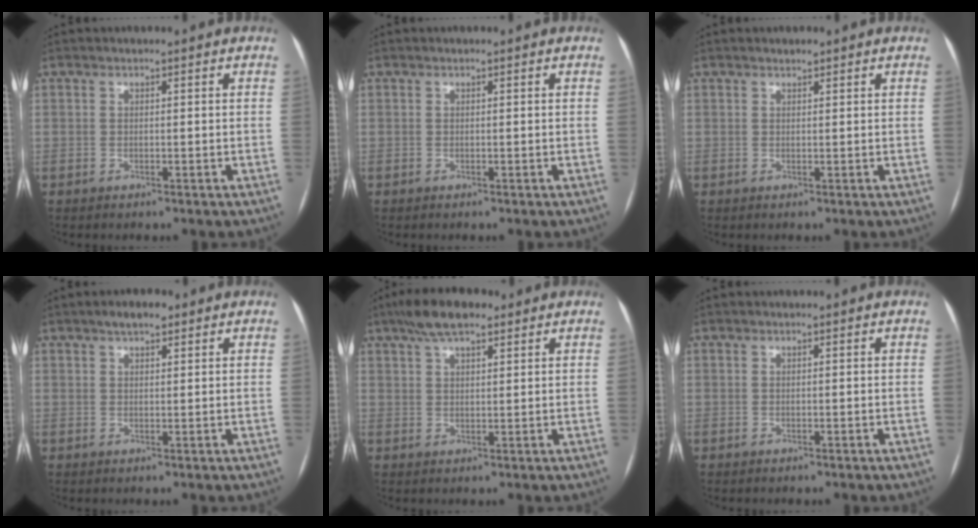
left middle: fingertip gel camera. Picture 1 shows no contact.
{"total": 0.0}
{"total": 0.8, "force": [0.7, 0.2, 0.3], "torque": [-0.011, 0.002, 0.012]}
{"total": 3.2, "force": [2.2, 1.1, 2.0], "torque": [-0.035, 0.011, 0.035]}
{"total": 7.7, "force": [5.3, 2.5, 5.0], "torque": [-0.095, 0.023, 0.090]}
{"total": 0.0}